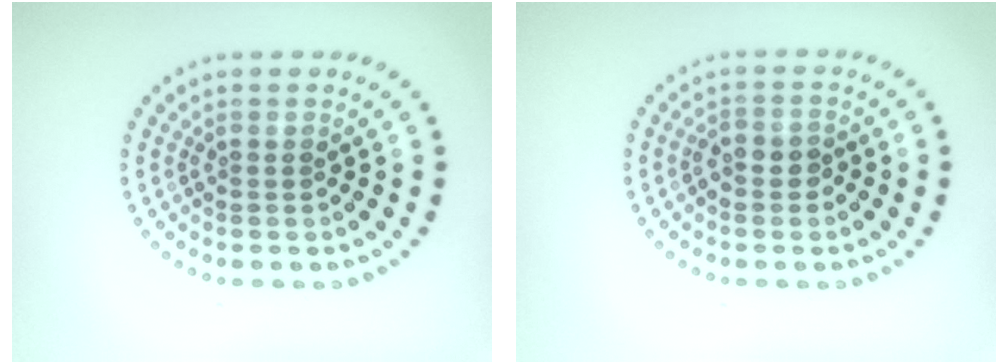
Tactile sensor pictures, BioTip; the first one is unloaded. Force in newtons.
{"total": 1.8, "press": 1.7, "slide": 0.7}